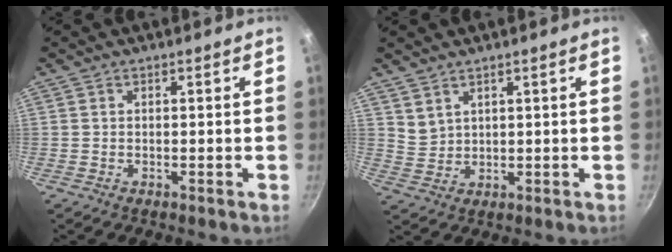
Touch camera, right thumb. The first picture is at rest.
{"total": 3.2, "force": [2.6, 1.6, 1.0], "torque": [-0.010, -0.011, 0.060]}